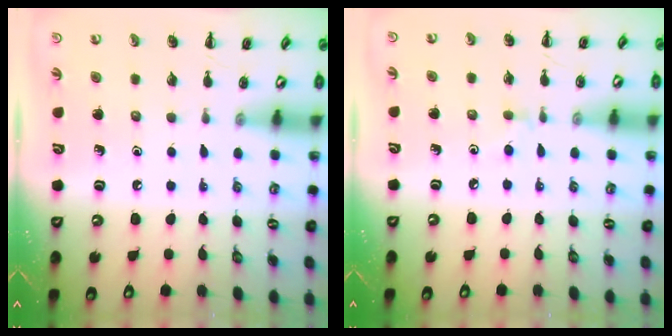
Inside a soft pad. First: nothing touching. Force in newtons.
{"total": 3.2, "press": 3.0, "slide": 1.3}